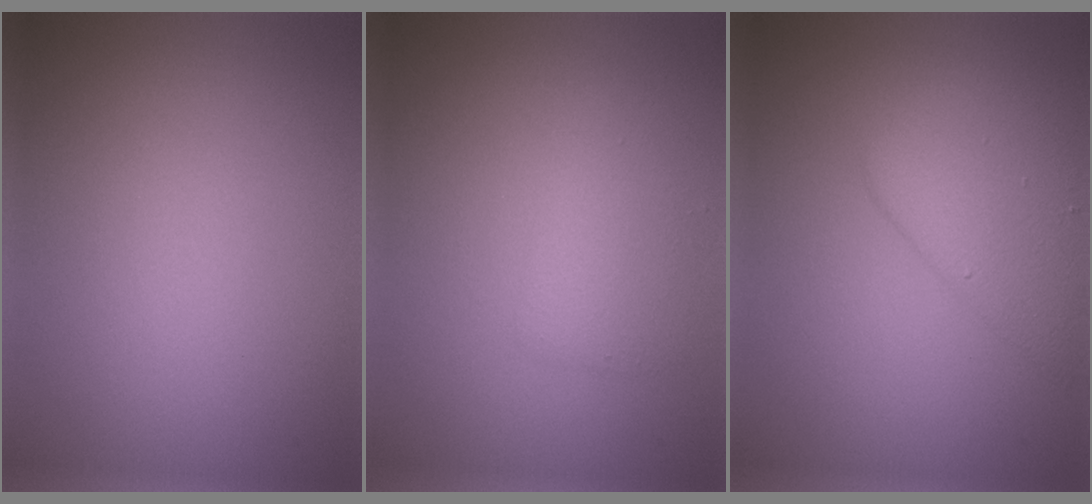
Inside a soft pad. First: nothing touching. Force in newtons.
{"total": 2.2, "press": 2.2, "slide": 0.0}
{"total": 4.1, "press": 4.0, "slide": 0.3}